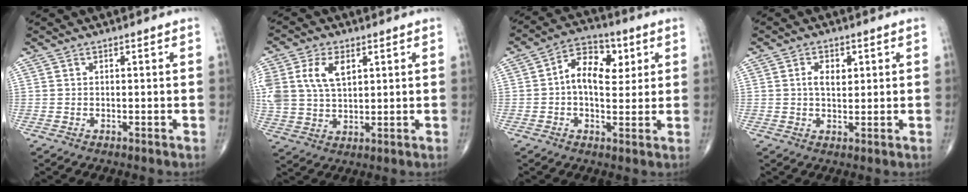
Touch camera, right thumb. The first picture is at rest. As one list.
[{"total": 11.7, "force": [3.9, 7.3, 8.3], "torque": [-0.178, -0.003, 0.083]}, {"total": 10.4, "force": [2.1, 6.5, 7.9], "torque": [-0.095, 0.010, 0.026]}, {"total": 4.0, "force": [1.0, 2.5, 3.0], "torque": [-0.038, -0.003, 0.015]}]